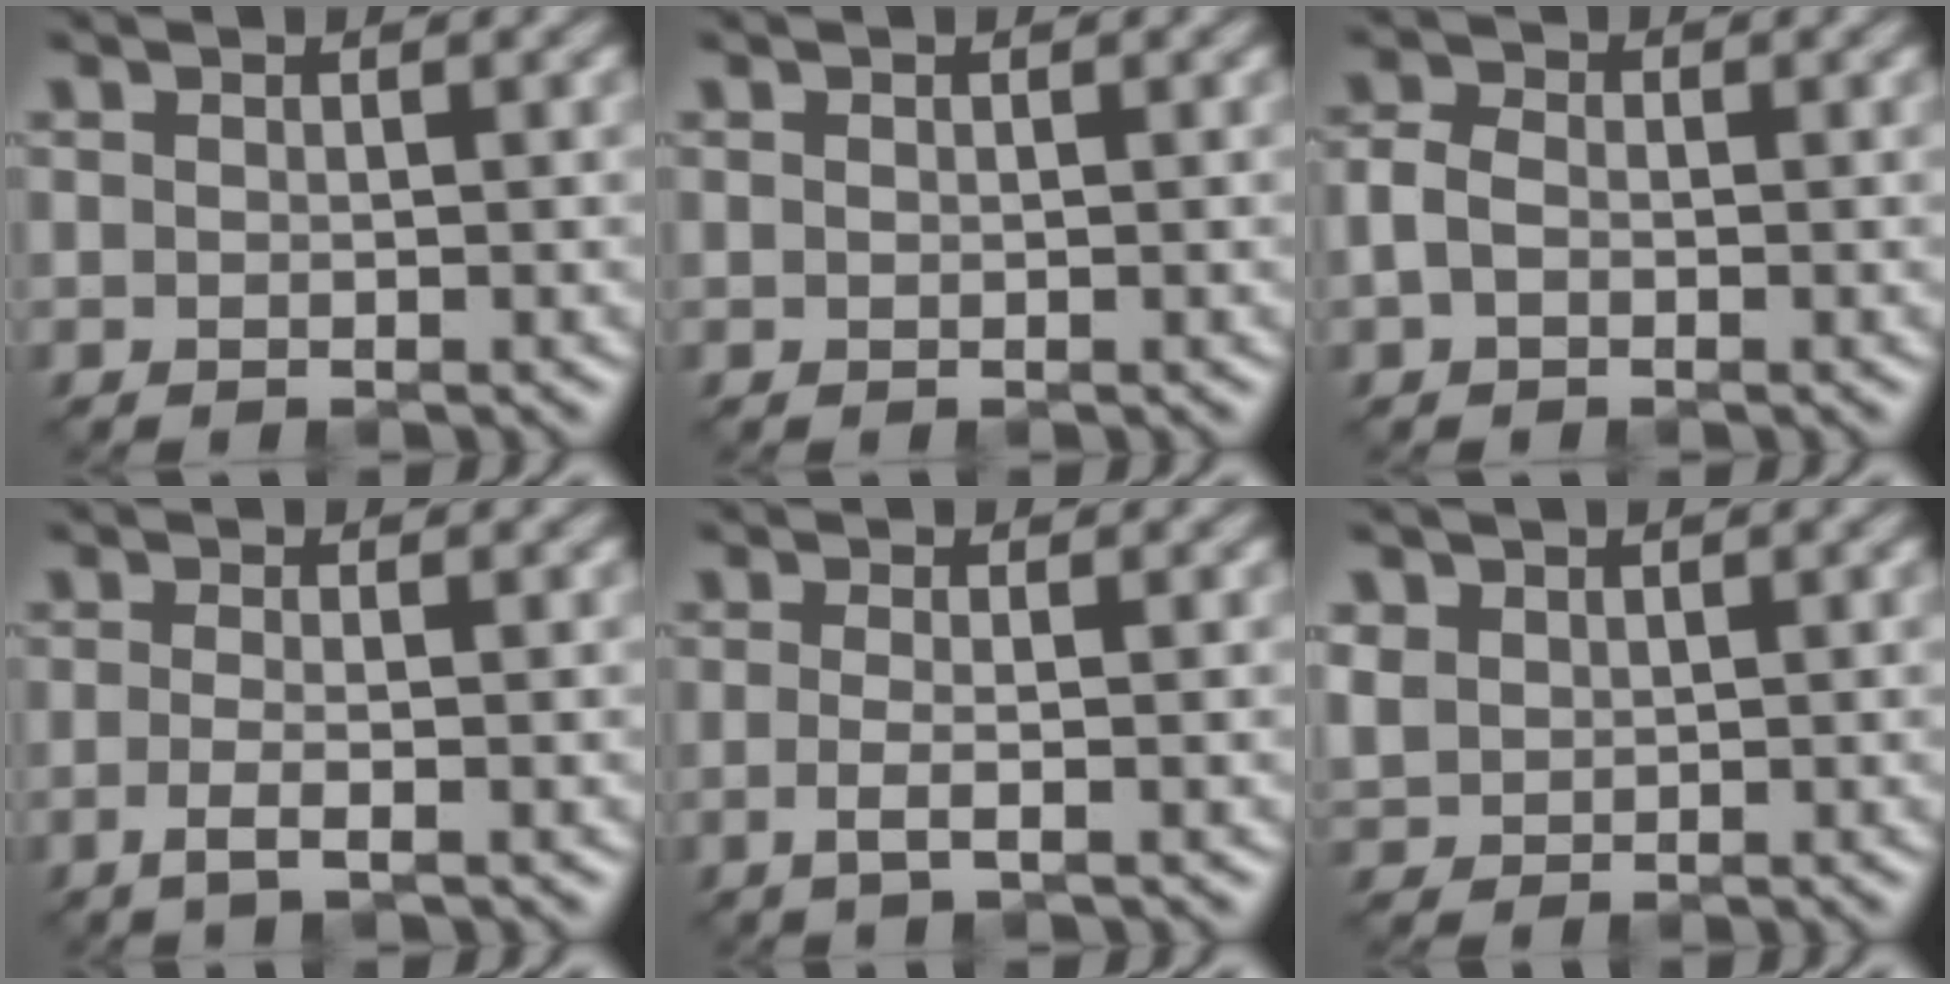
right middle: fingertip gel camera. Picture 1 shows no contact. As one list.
[{"total": 0.0}, {"total": 2.1, "force": [-0.5, 1.6, 1.4], "torque": [-0.031, 0.004, -0.016]}, {"total": 2.0, "force": [-0.7, 0.6, 1.8], "torque": [-0.036, -0.004, -0.019]}, {"total": 2.0, "force": [-0.4, 0.7, 1.8], "torque": [-0.035, -0.006, -0.014]}, {"total": 2.0, "force": [0.8, 1.7, 0.6], "torque": [-0.018, -0.001, 0.020]}]